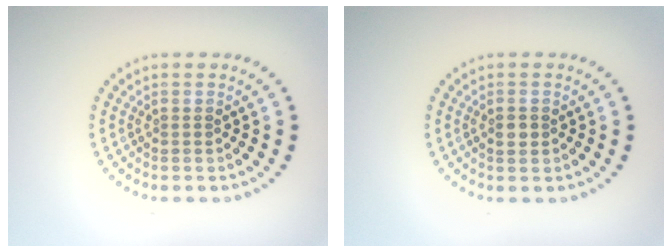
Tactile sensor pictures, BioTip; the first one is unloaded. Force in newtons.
{"total": 1.1, "press": 1.0, "slide": 0.3}